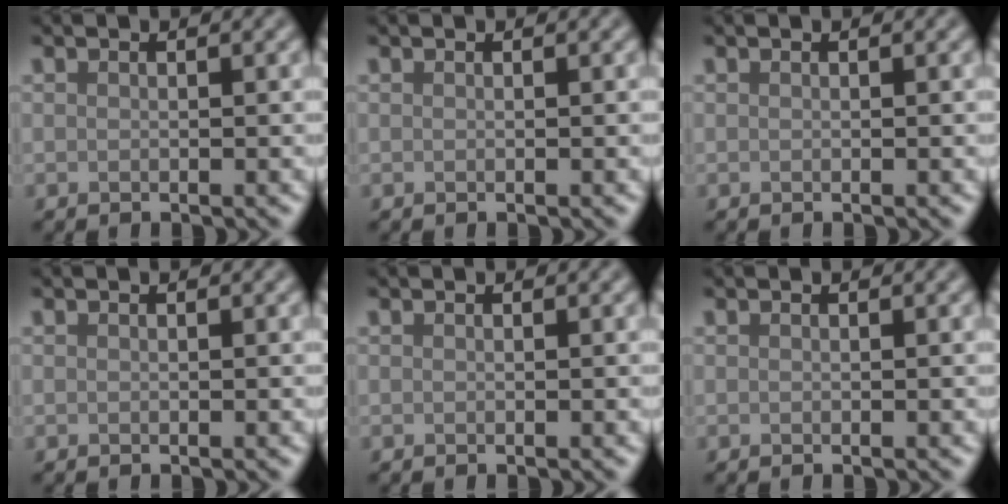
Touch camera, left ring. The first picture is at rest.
{"total": 0.0}
{"total": 0.0}
{"total": 0.0}
{"total": 0.0}
{"total": 0.0}